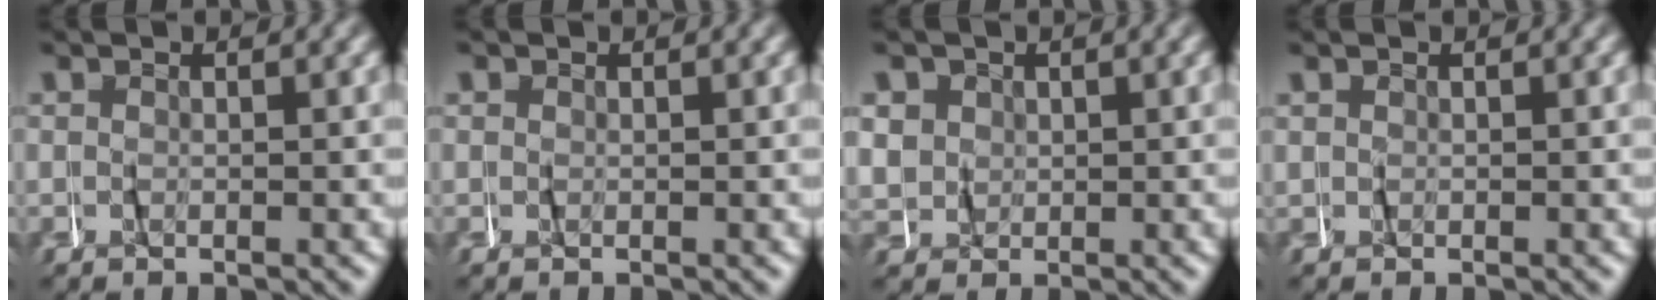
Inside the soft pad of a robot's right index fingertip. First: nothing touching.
{"total": 0.5, "force": [0.3, 0.4, 0.2], "torque": [-0.007, -0.002, 0.005]}
{"total": 4.5, "force": [1.2, 4.0, 1.7], "torque": [-0.051, -0.005, 0.024]}
{"total": 0.0}